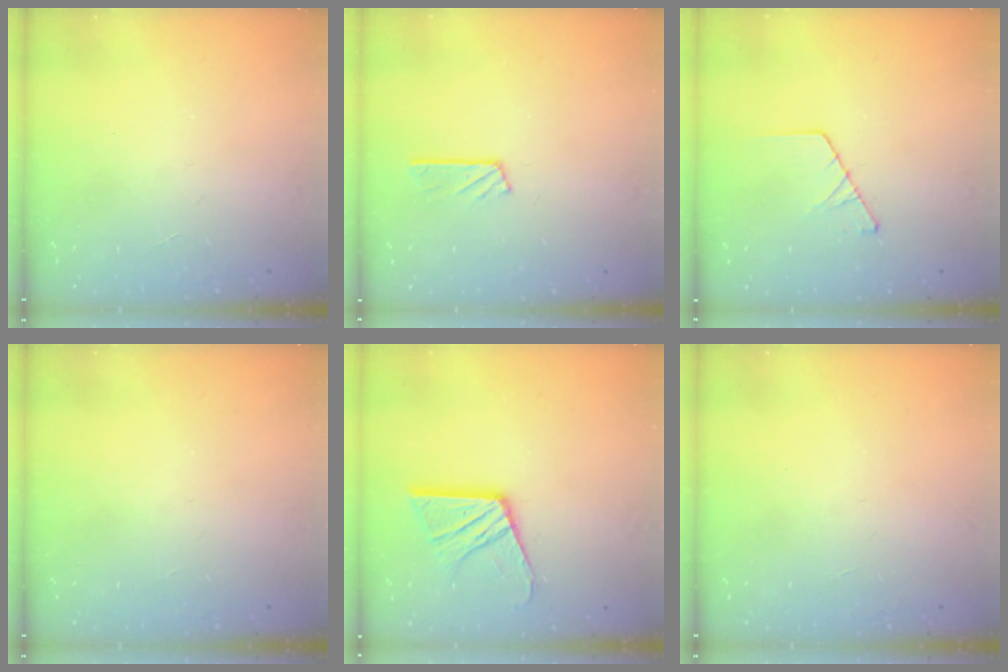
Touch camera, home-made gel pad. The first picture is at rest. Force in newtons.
{"total": 3.6, "press": 3.5, "slide": 0.4}
{"total": 3.7, "press": 3.7, "slide": 0.3}
{"total": 0.0}
{"total": 14.0, "press": 14.0, "slide": 1.4}
{"total": 0.0}